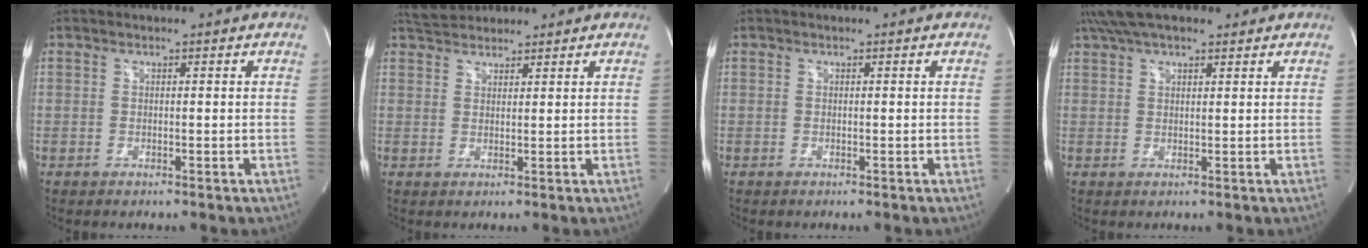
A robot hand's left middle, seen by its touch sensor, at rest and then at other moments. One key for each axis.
{"total": 3.9, "fx": 3.7, "fy": 1.2, "fz": 0.5, "tx": -0.019, "ty": 0.025, "tz": 0.069}
{"total": 0.0}
{"total": 8.0, "fx": 6.2, "fy": 2.5, "fz": 4.5, "tx": -0.082, "ty": 0.037, "tz": 0.110}